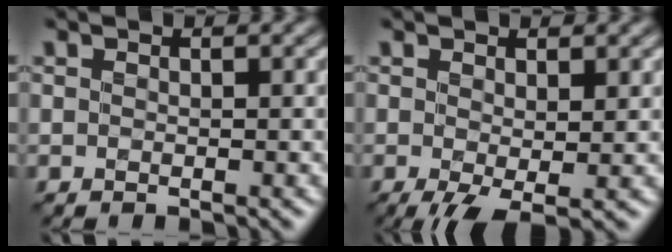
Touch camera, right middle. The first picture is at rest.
{"total": 2.7, "force": [-0.5, 1.0, 2.4], "torque": [-0.053, -0.010, -0.009]}